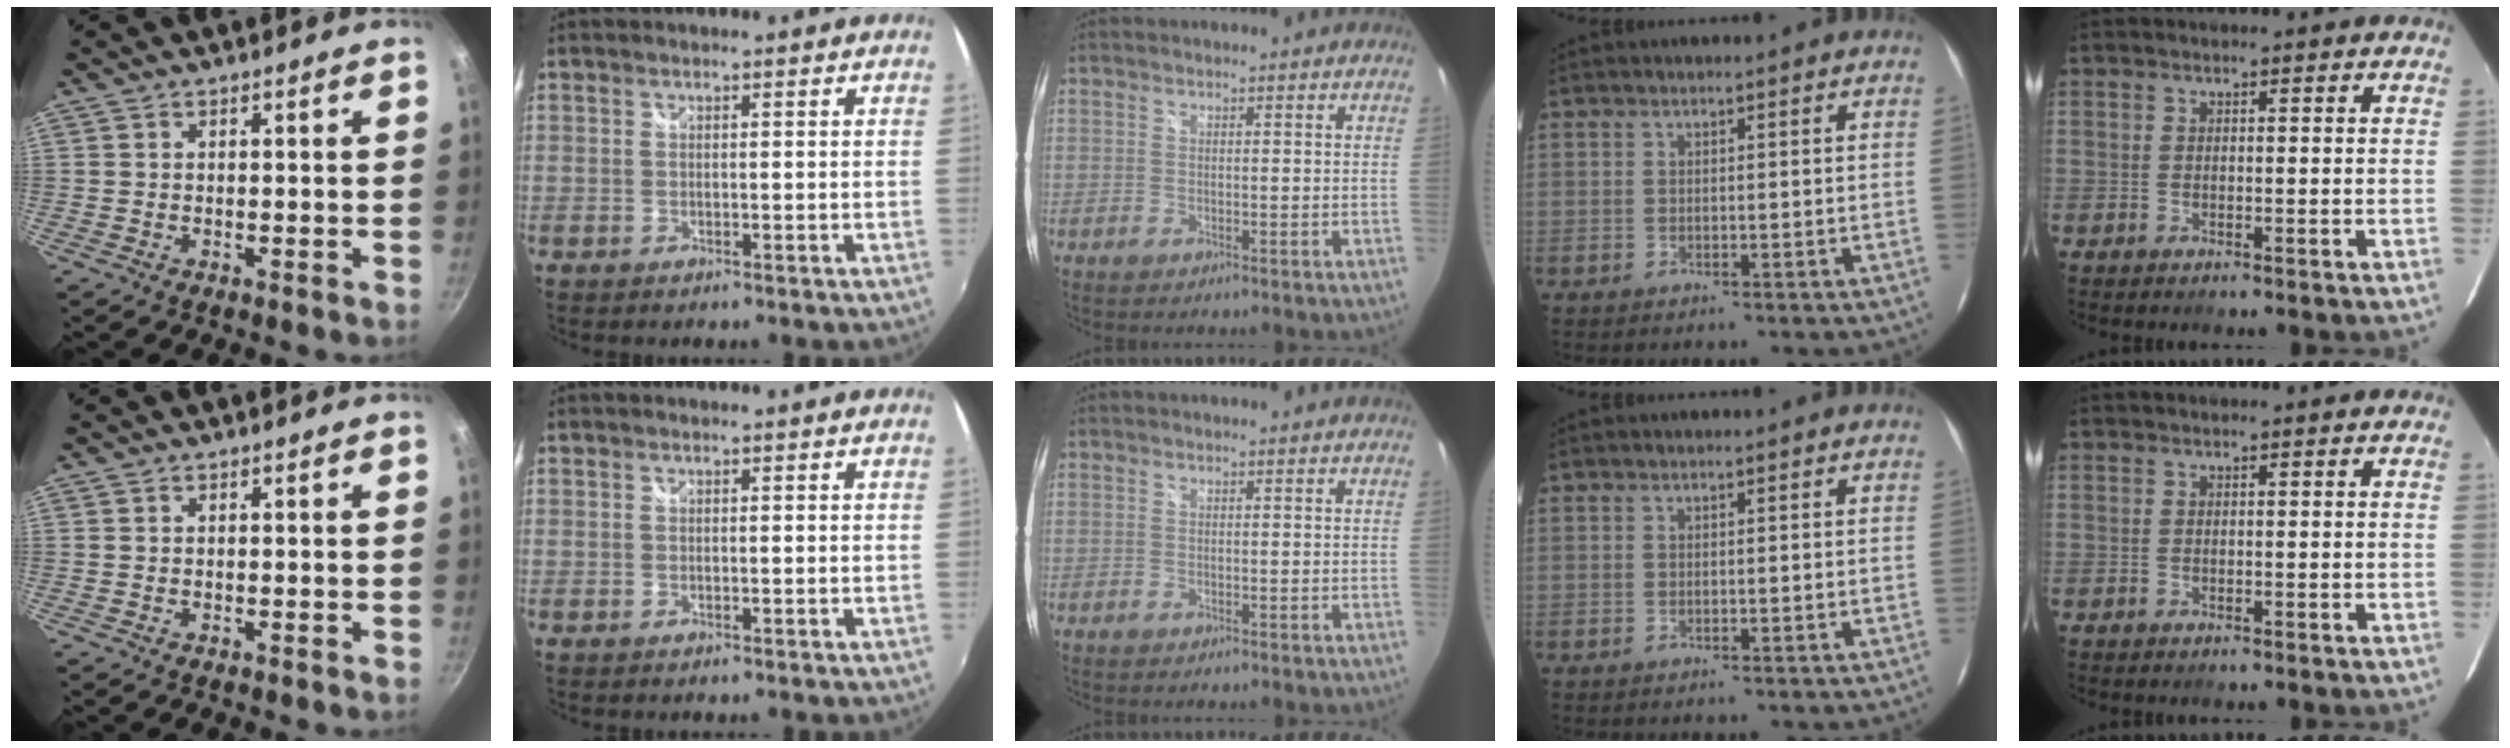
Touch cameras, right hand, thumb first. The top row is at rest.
{}